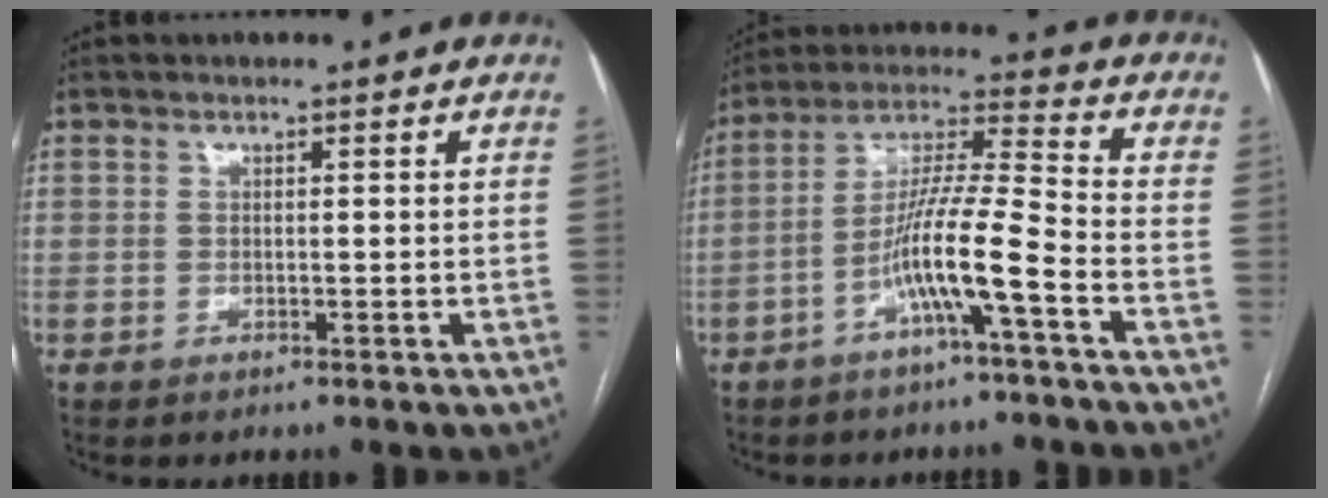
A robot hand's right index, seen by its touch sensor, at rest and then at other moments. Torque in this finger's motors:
{"motor_torque": [1.45, -0.69, 0.97, 0.21]}